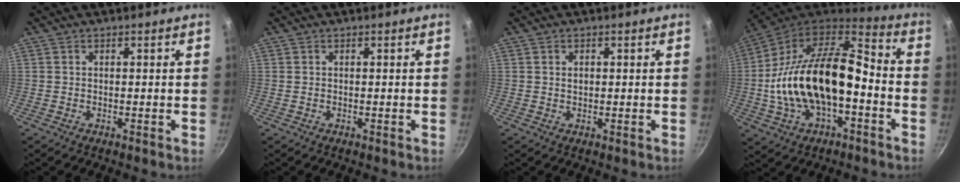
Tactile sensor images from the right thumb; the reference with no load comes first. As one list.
[{"total": 0.0}, {"total": 1.3, "force": [0.3, 1.0, 0.8], "torque": [-0.015, 0.002, 0.008]}, {"total": 24.8, "force": [-3.5, 13.4, 20.6], "torque": [-0.370, 0.049, -0.070]}]